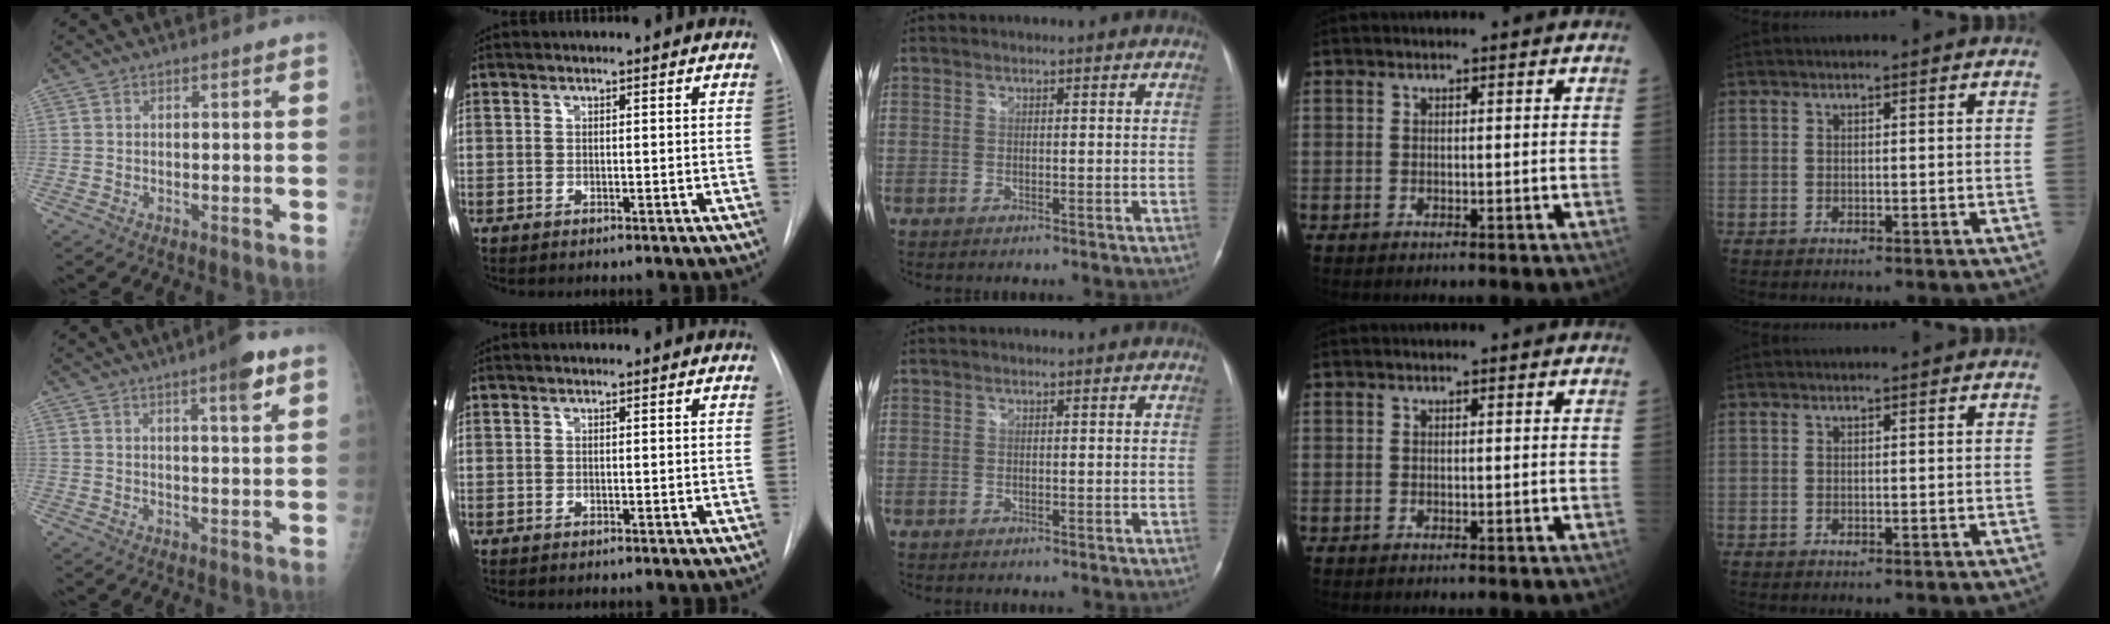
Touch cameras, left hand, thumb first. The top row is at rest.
{"thumb": {"total": 5.8, "force": [3.2, 0.9, 4.7], "torque": [-0.065, -0.012, 0.043]}}